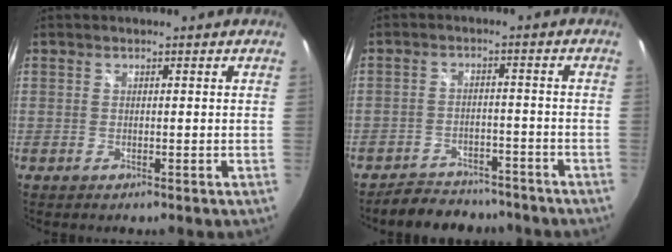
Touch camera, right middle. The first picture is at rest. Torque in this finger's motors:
{"motor_torque": [0.52, -0.76, 0.03, 0.01]}